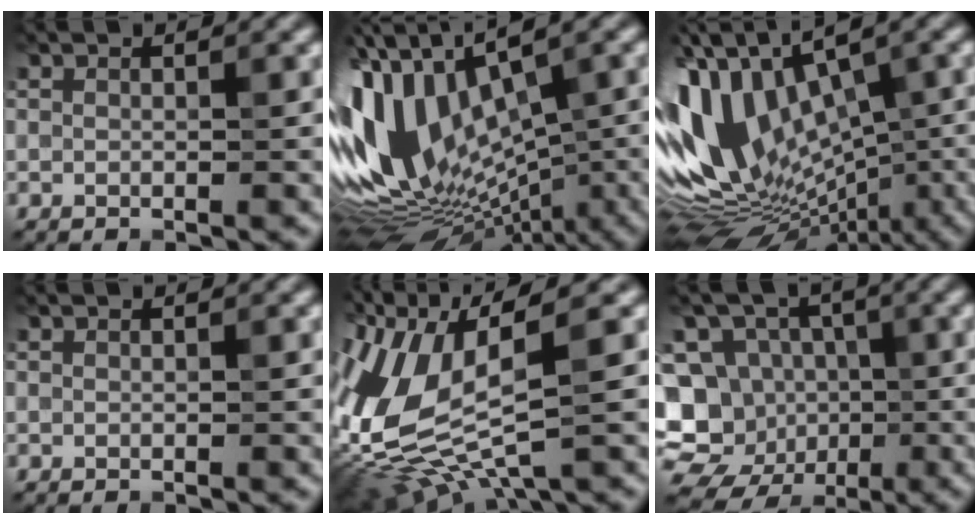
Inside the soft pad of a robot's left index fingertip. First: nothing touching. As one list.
[{"total": 14.7, "force": [-0.4, 7.7, 12.6], "torque": [-0.251, 0.010, 0.006]}, {"total": 13.9, "force": [-0.8, 8.2, 11.2], "torque": [-0.224, 0.009, -0.006]}, {"total": 0.0}, {"total": 12.4, "force": [-0.3, 5.2, 11.2], "torque": [-0.258, -0.001, -0.008]}, {"total": 13.4, "force": [-3.3, 12.2, 4.5], "torque": [-0.111, 0.011, -0.051]}]